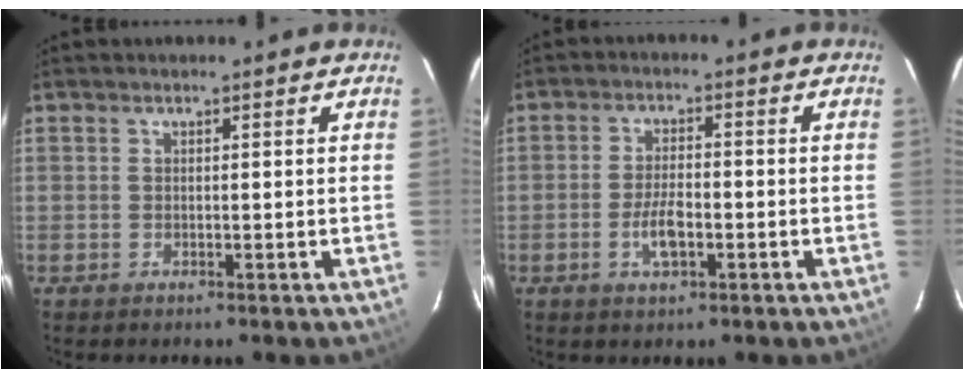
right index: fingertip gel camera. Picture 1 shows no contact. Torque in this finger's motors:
{"motor_torque": [1.28, -0.23, 0.34, 0.09]}